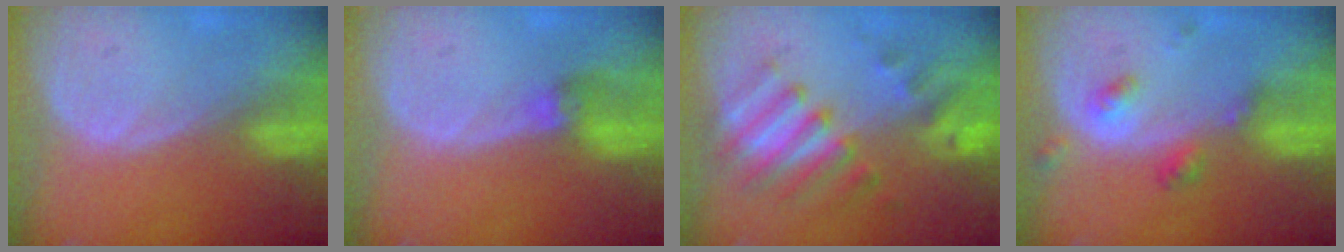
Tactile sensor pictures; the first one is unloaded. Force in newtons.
{"total": 2.6, "press": 2.6, "slide": 0.6}
{"total": 7.9, "press": 7.7, "slide": 1.8}
{"total": 4.6, "press": 4.1, "slide": 2.1}